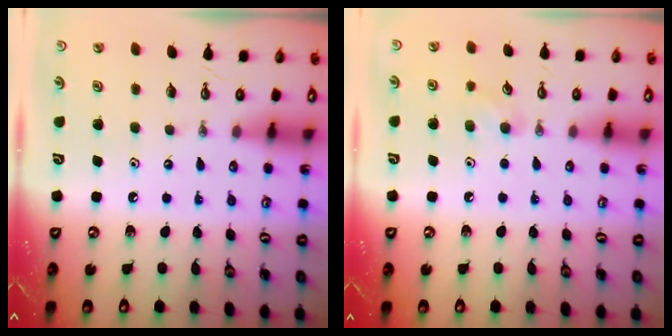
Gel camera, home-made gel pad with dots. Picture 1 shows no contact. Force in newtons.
{"total": 5.3, "press": 5.1, "slide": 1.3}